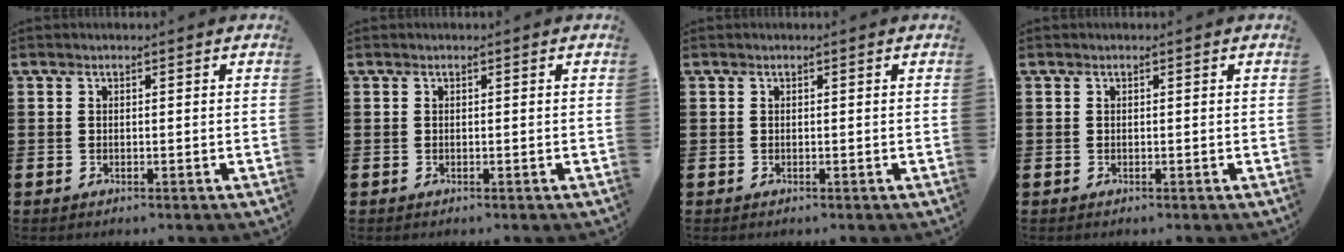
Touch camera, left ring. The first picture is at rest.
{"total": 0.0}
{"total": 0.0}
{"total": 0.0}